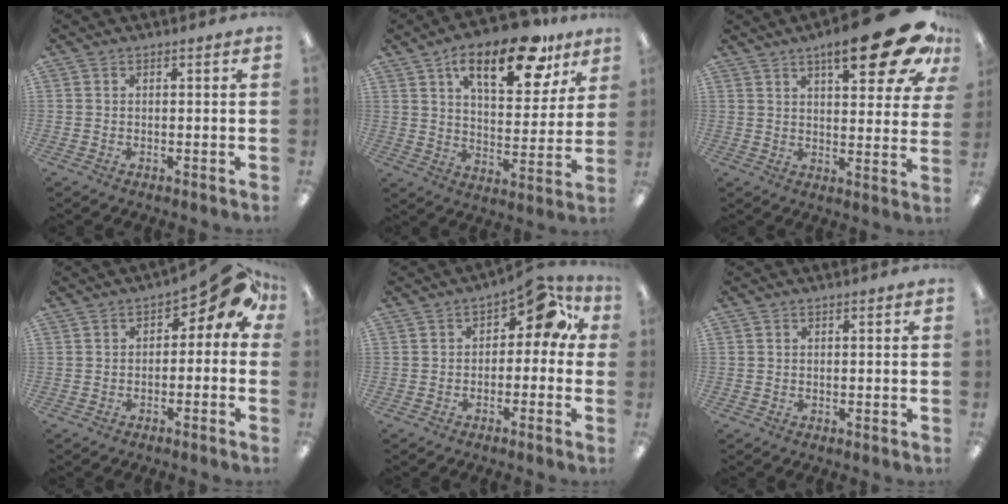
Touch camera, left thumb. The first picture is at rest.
{"total": 19.4, "force": [11.8, 8.3, 13.0], "torque": [-0.177, -0.058, 0.188]}
{"total": 19.6, "force": [10.9, 6.3, 15.0], "torque": [-0.202, -0.057, 0.167]}
{"total": 7.2, "force": [2.3, 3.6, 5.7], "torque": [-0.076, -0.007, 0.038]}
{"total": 7.6, "force": [2.5, 4.3, 5.8], "torque": [-0.075, -0.009, 0.039]}
{"total": 0.0}